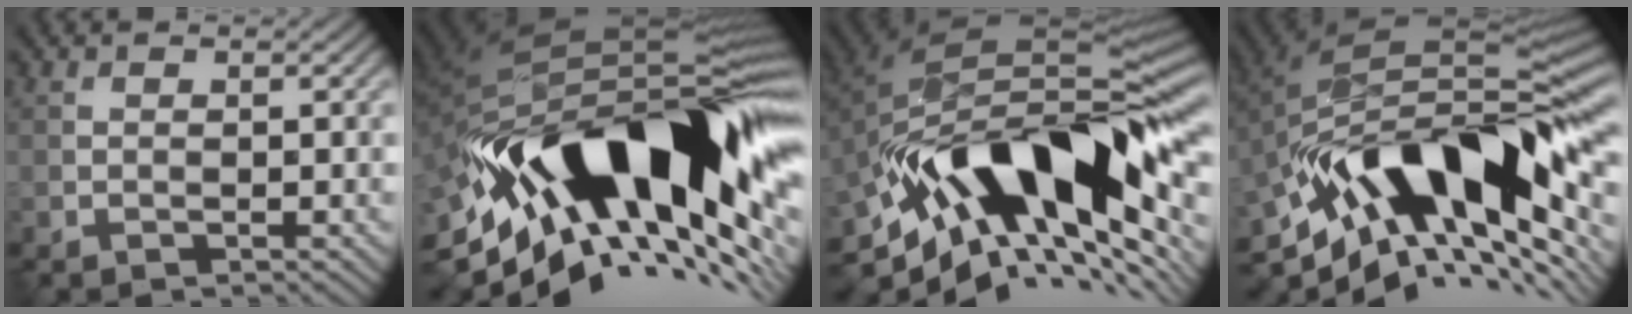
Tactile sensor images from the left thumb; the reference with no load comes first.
{"total": 20.9, "force": [-4.9, 8.5, 18.4], "torque": [-0.308, 0.004, -0.097]}
{"total": 18.2, "force": [-5.9, 8.1, 15.2], "torque": [-0.261, 0.007, -0.112]}
{"total": 17.3, "force": [-5.5, 7.7, 14.5], "torque": [-0.240, 0.013, -0.107]}